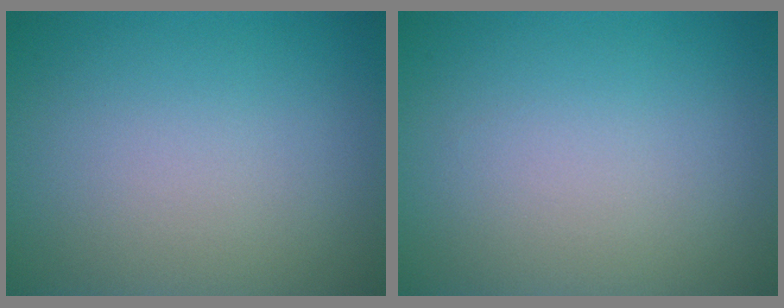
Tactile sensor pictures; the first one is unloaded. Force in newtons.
{"total": 0.0}